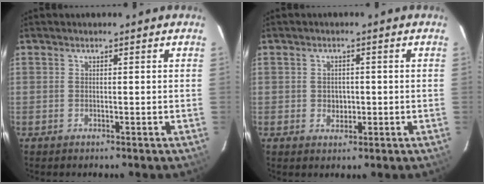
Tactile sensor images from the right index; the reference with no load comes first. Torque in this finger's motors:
{"motor_torque": [-0.02, 0.02, -0.02, 0.00]}